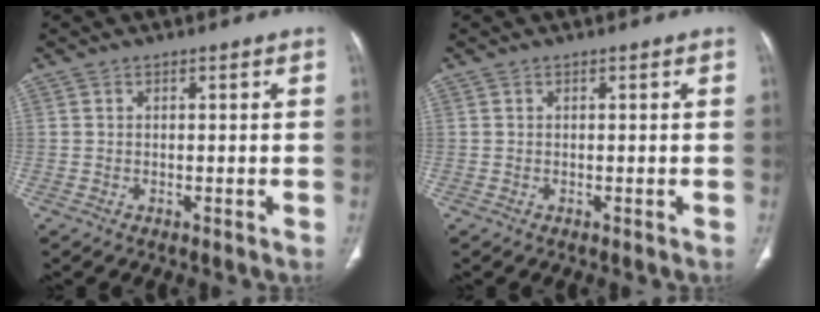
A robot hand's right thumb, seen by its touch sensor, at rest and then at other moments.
{"total": 0.0}